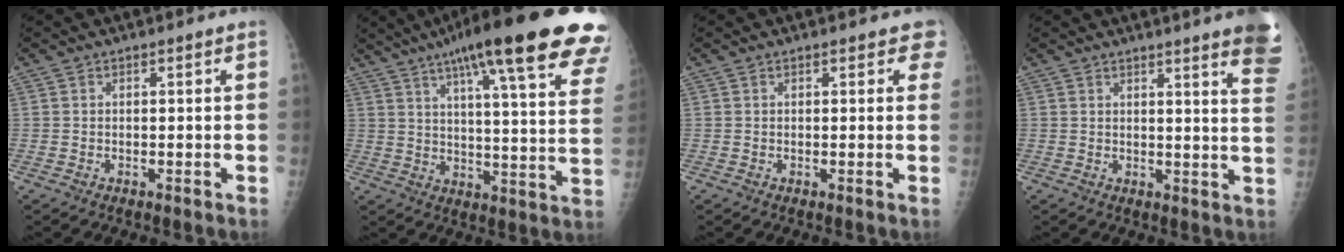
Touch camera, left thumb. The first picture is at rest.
{"total": 29.2, "force": [18.8, 5.1, 21.8], "torque": [-0.272, -0.034, 0.249]}
{"total": 2.0, "force": [1.4, 1.1, 1.0], "torque": [0.015, 0.000, 0.009]}
{"total": 11.2, "force": [8.0, 0.8, 7.8], "torque": [-0.072, -0.038, 0.073]}